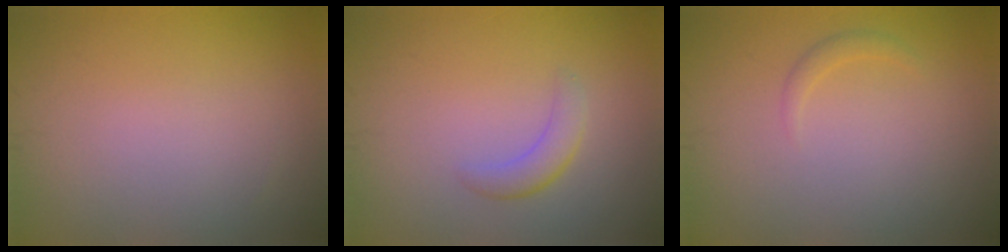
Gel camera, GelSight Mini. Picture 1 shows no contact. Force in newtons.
{"total": 1.8, "press": 1.8, "slide": 0.0}
{"total": 0.9, "press": 0.9, "slide": 0.0}